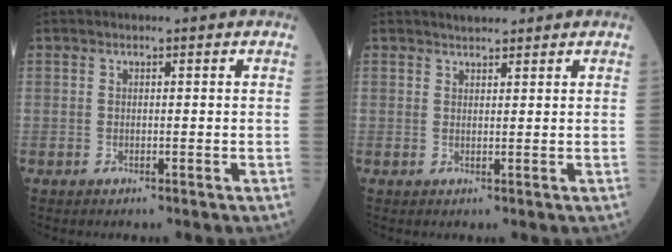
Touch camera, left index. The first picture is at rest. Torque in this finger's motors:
{"motor_torque": [0.30, -0.28, 0.05, 0.02]}